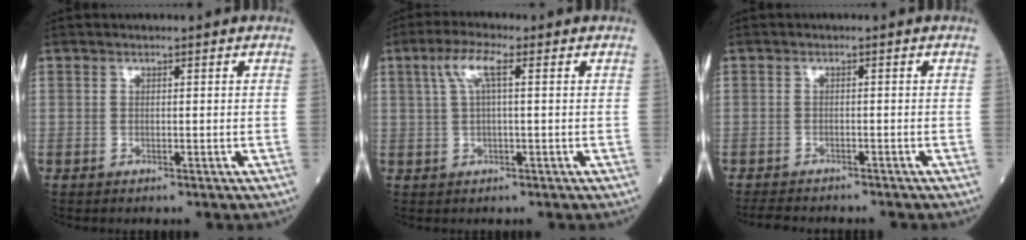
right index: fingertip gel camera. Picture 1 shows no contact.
{"total": 4.5, "force": [1.6, 0.7, 4.2], "torque": [-0.093, 0.020, 0.038]}
{"total": 4.3, "force": [-3.8, 1.3, 1.3], "torque": [-0.021, -0.007, -0.057]}